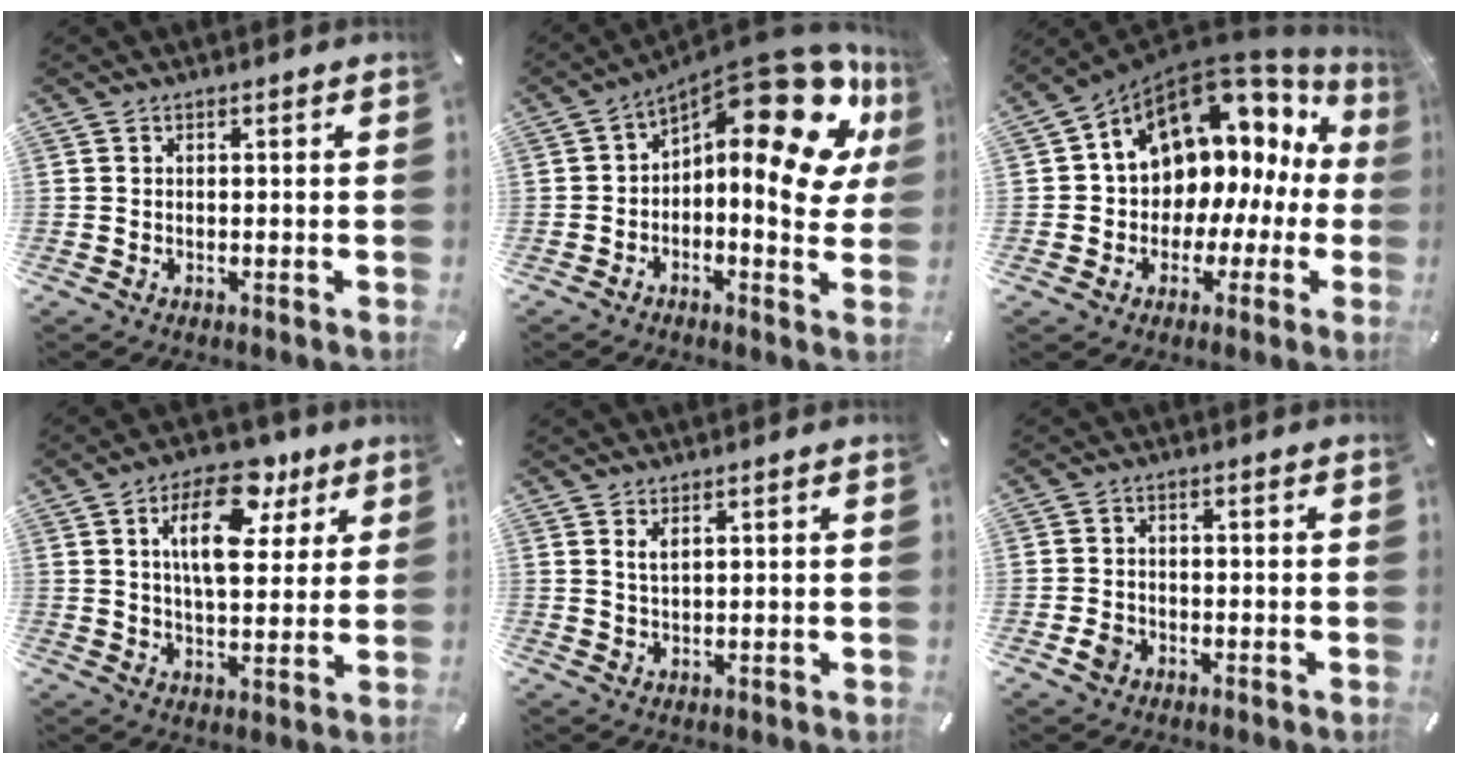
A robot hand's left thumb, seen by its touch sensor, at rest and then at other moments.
{"total": 22.4, "force": [10.4, 8.4, 17.9], "torque": [-0.241, -0.092, 0.174]}
{"total": 11.8, "force": [7.2, 8.1, 4.7], "torque": [-0.078, -0.076, 0.124]}
{"total": 15.9, "force": [6.9, 8.5, 11.5], "torque": [-0.172, -0.020, 0.111]}
{"total": 2.0, "force": [1.3, 0.6, 1.4], "torque": [-0.030, 0.000, 0.024]}
{"total": 3.0, "force": [-1.2, 2.3, 1.4], "torque": [-0.030, 0.004, -0.024]}